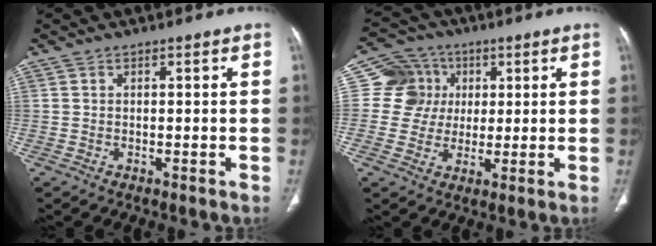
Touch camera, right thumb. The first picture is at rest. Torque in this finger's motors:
{"motor_torque": [-0.38, -0.51, 0.24, 0.16, -0.05]}